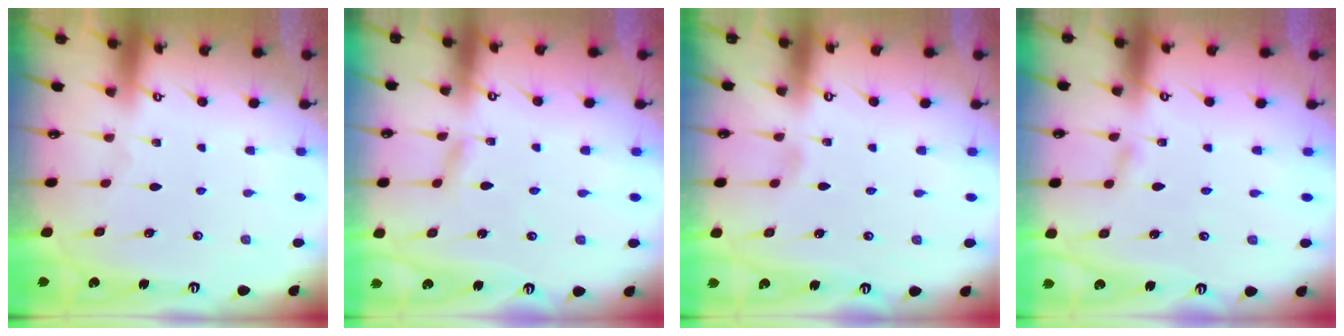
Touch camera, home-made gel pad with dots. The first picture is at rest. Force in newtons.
{"total": 1.7, "press": 1.7, "slide": 0.2}
{"total": 1.9, "press": 1.9, "slide": 0.2}
{"total": 2.8, "press": 2.8, "slide": 0.3}